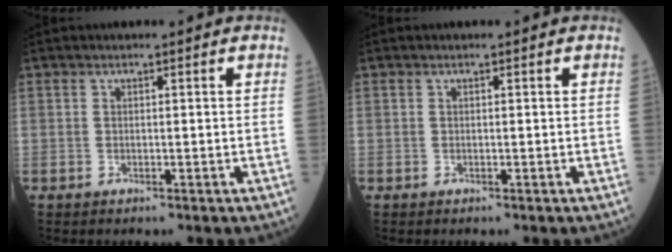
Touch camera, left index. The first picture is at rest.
{"total": 0.0}